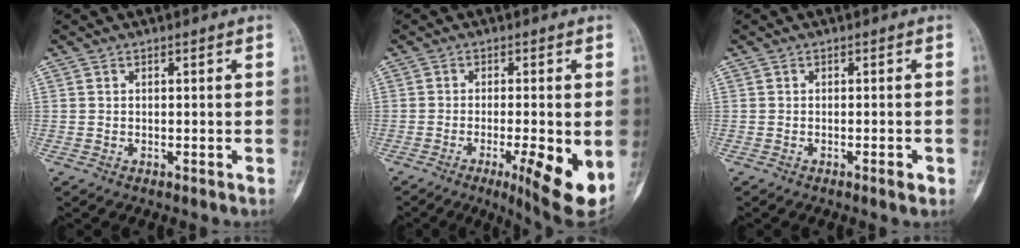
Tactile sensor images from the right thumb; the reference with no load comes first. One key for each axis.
{"total": 11.3, "fx": -3.2, "fy": 2.3, "fz": 10.6, "tx": -0.143, "ty": -0.020, "tz": -0.043}
{"total": 1.5, "fx": -0.8, "fy": 0.4, "fz": 1.3, "tx": -0.017, "ty": 0.000, "tz": -0.011}